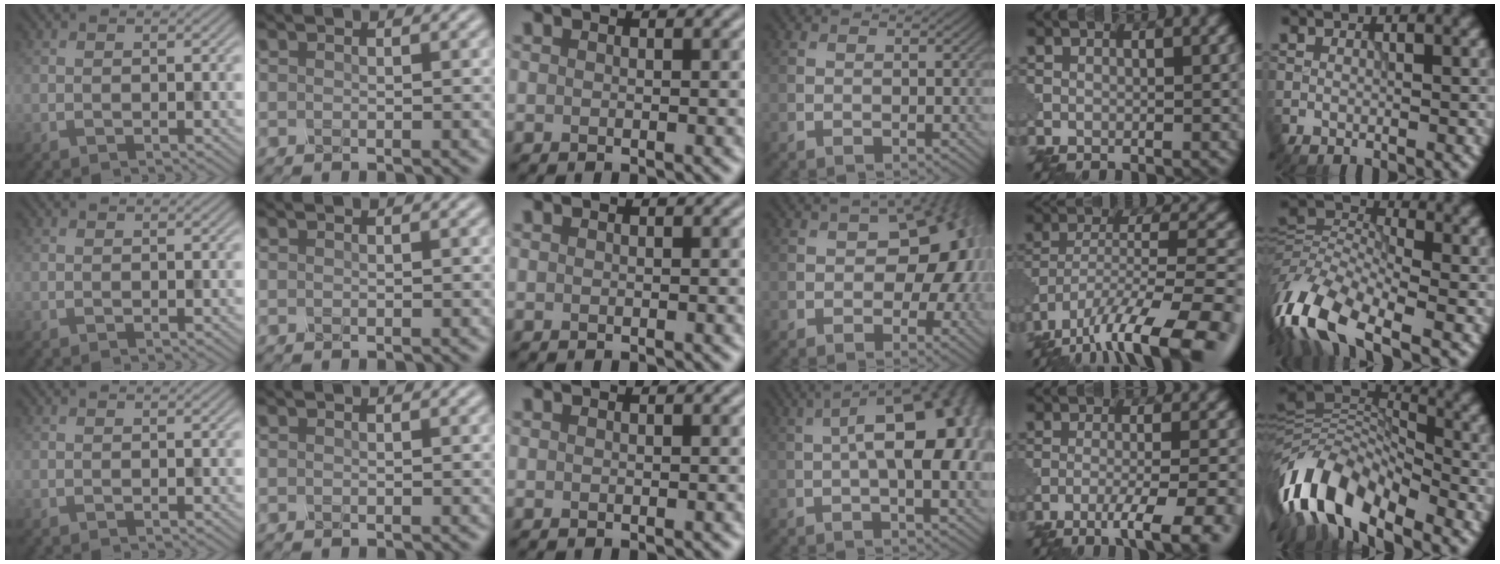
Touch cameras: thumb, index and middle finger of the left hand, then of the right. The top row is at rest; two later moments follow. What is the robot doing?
{"motion": "shake", "object": "salt shaker"}